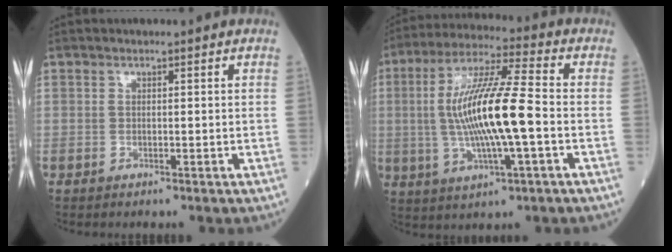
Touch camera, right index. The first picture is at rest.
{"total": 14.8, "force": [-1.3, 1.5, 14.7], "torque": [-0.288, 0.004, -0.024]}